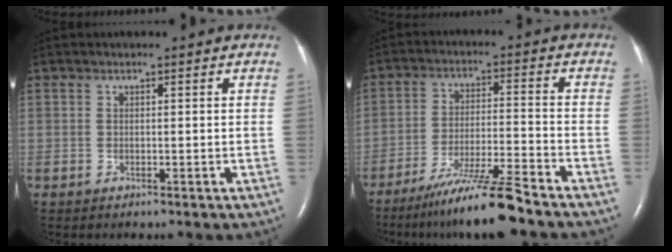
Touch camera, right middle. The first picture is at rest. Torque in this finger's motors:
{"motor_torque": [1.11, -1.03, 0.45, 0.14]}